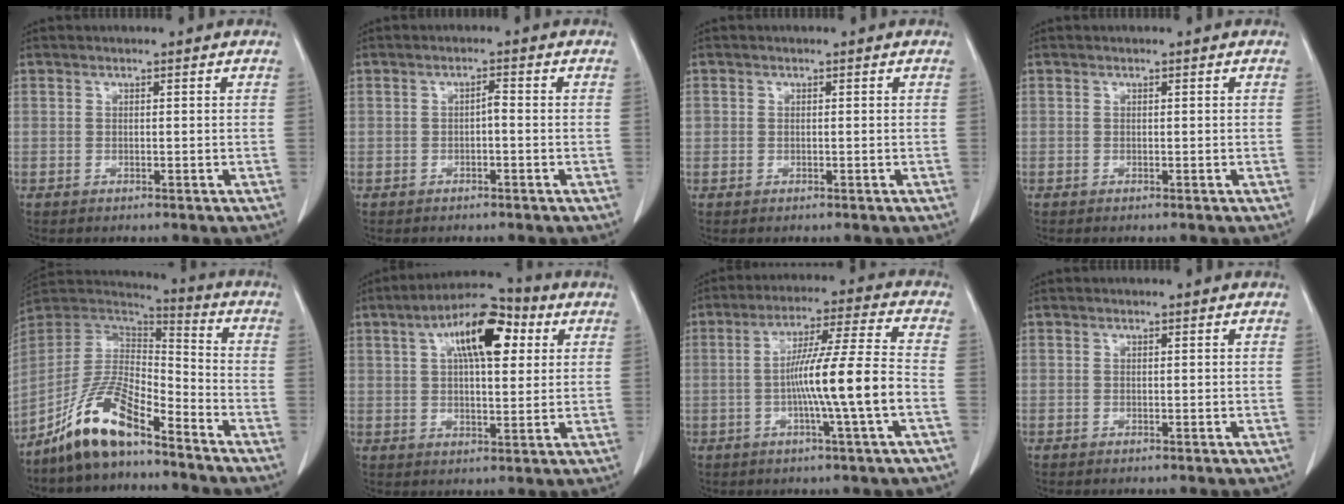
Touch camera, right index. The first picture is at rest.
{"total": 1.3, "force": [-0.4, 0.3, 1.2], "torque": [-0.018, 0.004, -0.007]}
{"total": 0.5, "force": [0.1, 0.5, 0.1], "torque": [0.005, 0.009, 0.004]}
{"total": 0.0}
{"total": 12.4, "force": [-8.9, 3.1, 8.1], "torque": [-0.173, 0.015, -0.169]}
{"total": 13.5, "force": [4.8, 5.0, 11.6], "torque": [-0.193, 0.036, 0.072]}
{"total": 11.7, "force": [-2.5, -1.3, 11.4], "torque": [-0.200, 0.004, -0.046]}
{"total": 0.0}